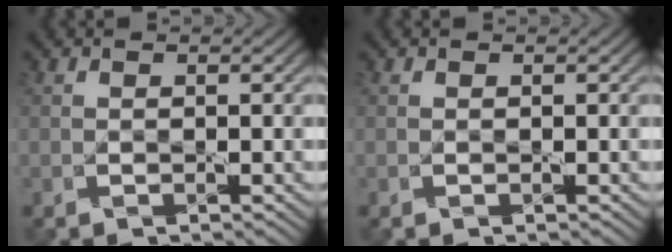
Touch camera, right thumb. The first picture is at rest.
{"total": 0.0}